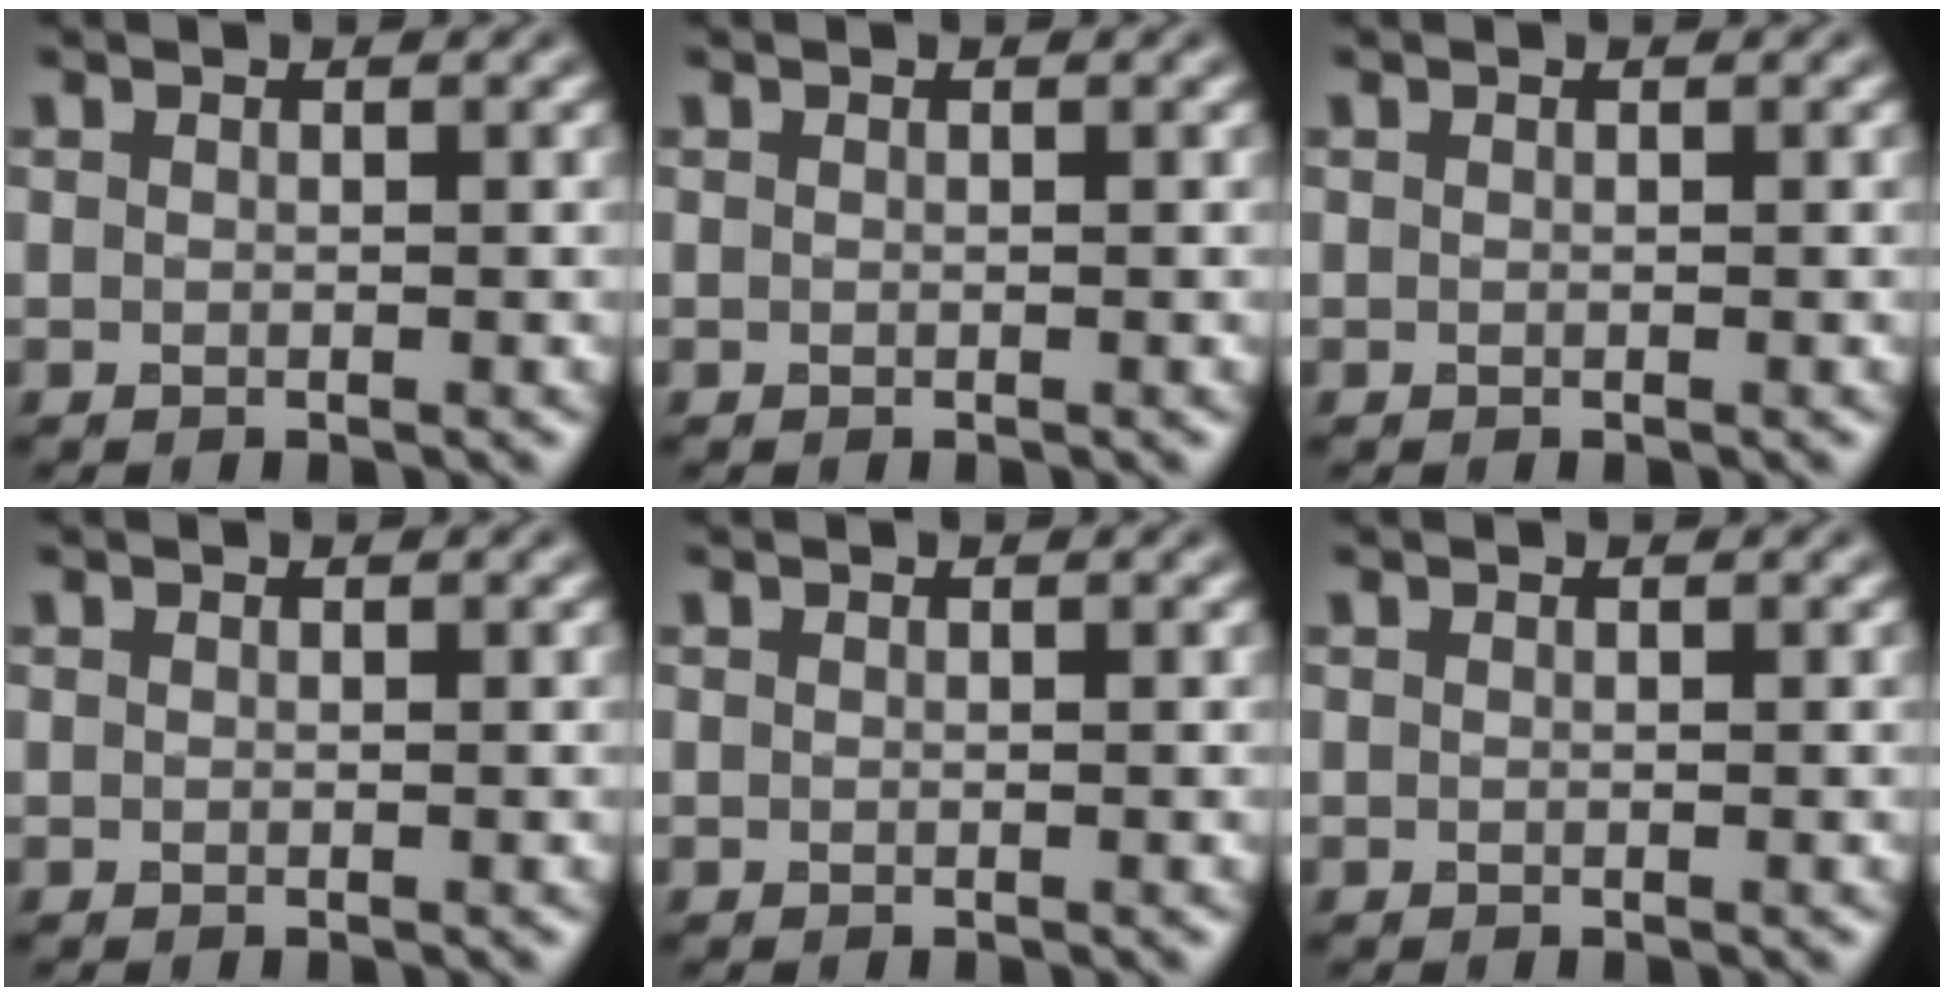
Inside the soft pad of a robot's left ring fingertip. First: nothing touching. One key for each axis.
{"total": 0.0}
{"total": 0.0}
{"total": 0.0}
{"total": 0.0}
{"total": 0.0}